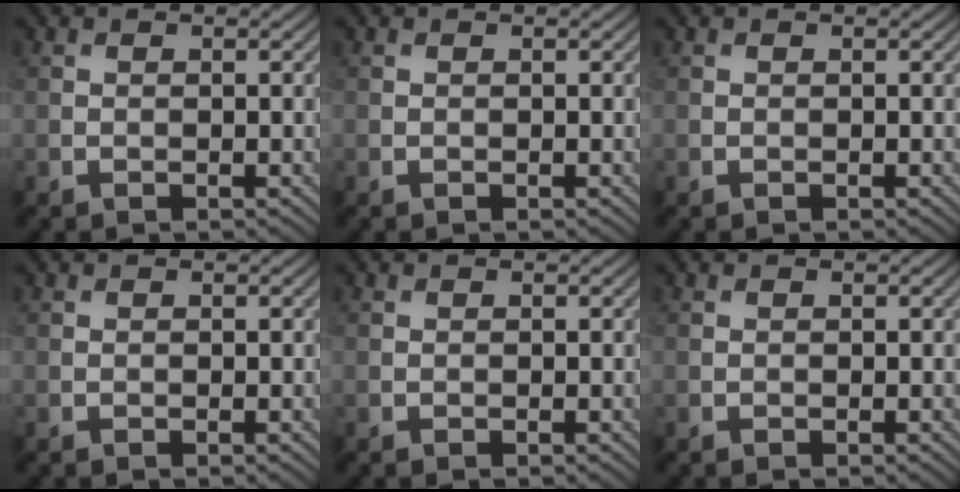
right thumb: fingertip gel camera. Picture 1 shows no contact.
{"total": 0.0}
{"total": 0.0}
{"total": 0.0}
{"total": 0.0}
{"total": 0.0}